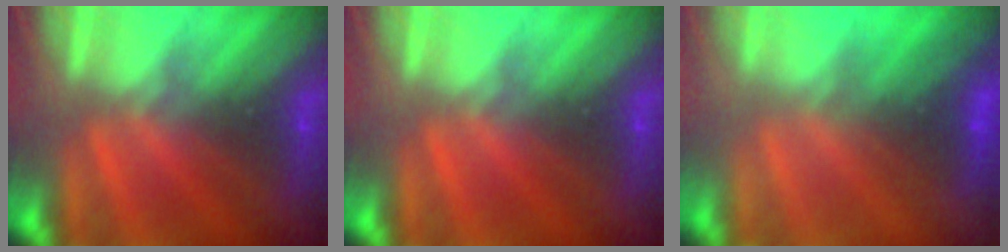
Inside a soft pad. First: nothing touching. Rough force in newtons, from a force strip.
{"total": 0.0}
{"total": 2.3}